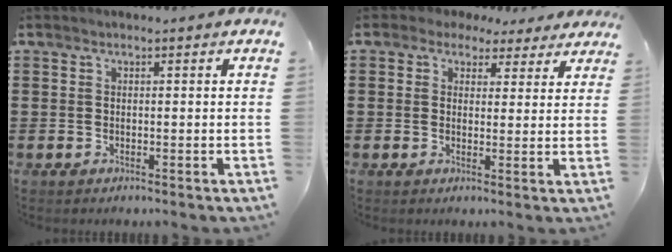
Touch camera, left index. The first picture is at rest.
{"total": 3.0, "force": [2.1, 2.0, 0.6], "torque": [-0.026, 0.001, 0.038]}